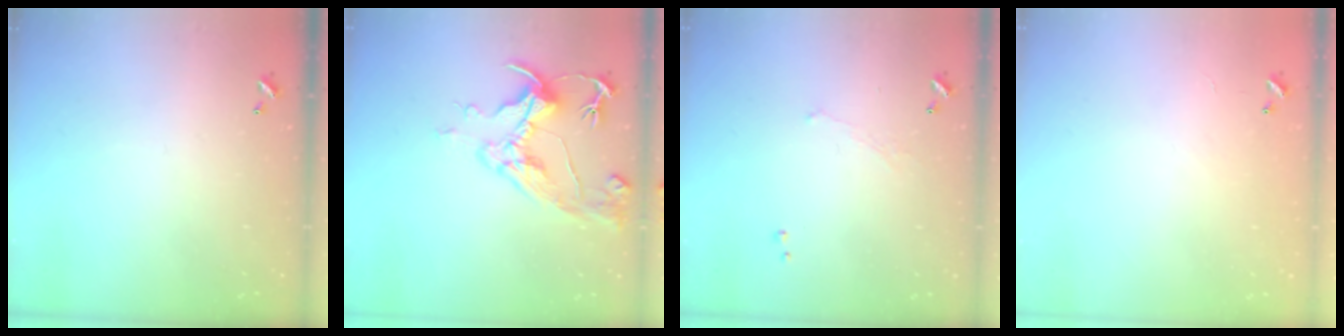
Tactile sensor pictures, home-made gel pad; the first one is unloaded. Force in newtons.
{"total": 9.6, "press": 9.5, "slide": 1.5}
{"total": 1.1, "press": 1.0, "slide": 0.6}
{"total": 9.3, "press": 9.3, "slide": 0.6}